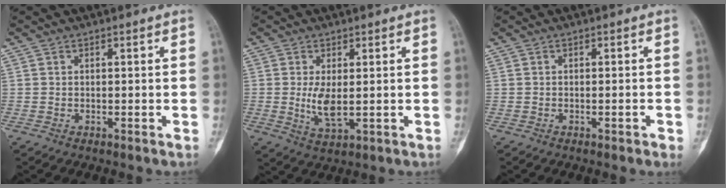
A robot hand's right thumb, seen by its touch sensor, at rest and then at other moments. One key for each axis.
{"total": 5.0, "fx": 0.1, "fy": 2.0, "fz": 4.6, "tx": -0.090, "ty": -0.014, "tz": 0.009}
{"total": 1.4, "fx": -0.6, "fy": 0.3, "fz": 1.2, "tx": -0.021, "ty": -0.001, "tz": -0.005}